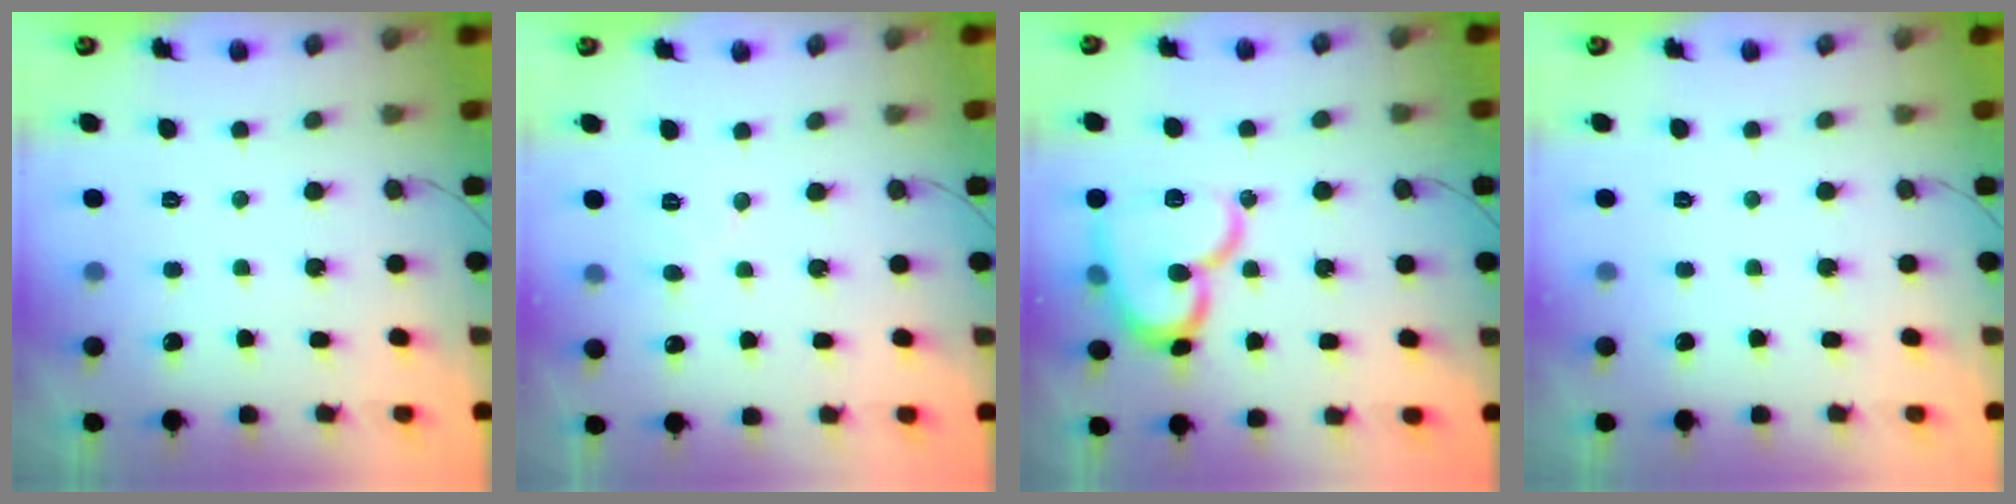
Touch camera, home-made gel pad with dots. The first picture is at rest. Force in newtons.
{"total": 5.1, "press": 5.1, "slide": 0.5}
{"total": 16.5, "press": 16.4, "slide": 1.8}
{"total": 0.0}